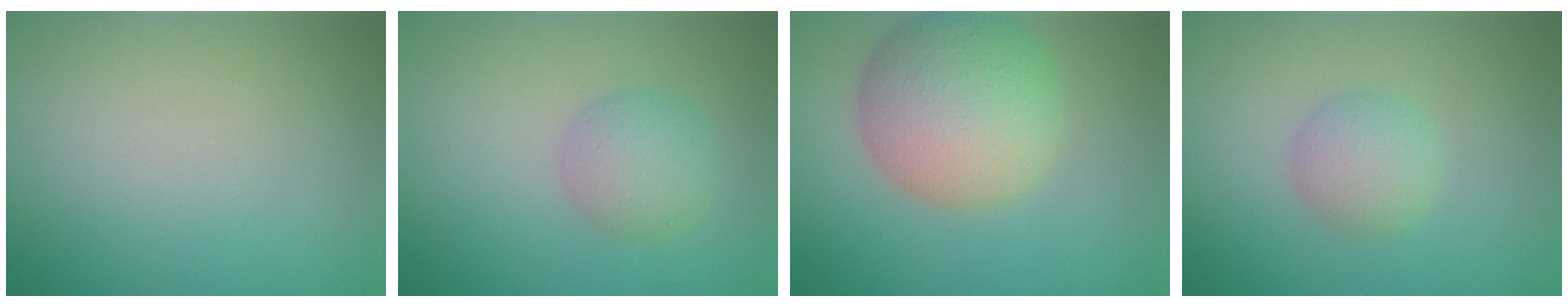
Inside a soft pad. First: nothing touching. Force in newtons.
{"total": 3.0, "press": 3.0, "slide": 0.1}
{"total": 7.8, "press": 7.8, "slide": 0.3}
{"total": 2.4, "press": 2.4, "slide": 0.1}